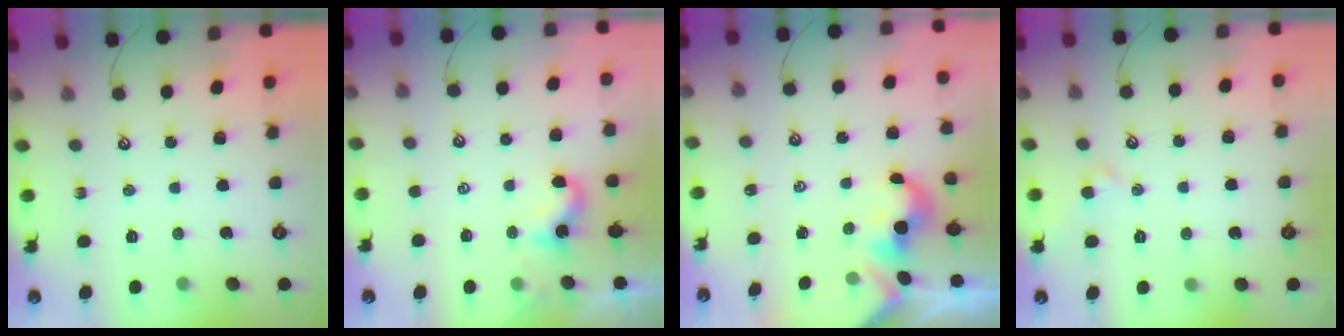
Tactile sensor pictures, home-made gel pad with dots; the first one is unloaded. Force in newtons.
{"total": 1.3, "press": 1.3, "slide": 0.3}
{"total": 2.4, "press": 2.4, "slide": 0.3}
{"total": 1.9, "press": 1.9, "slide": 0.4}